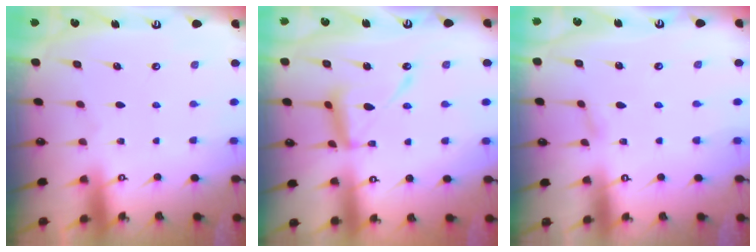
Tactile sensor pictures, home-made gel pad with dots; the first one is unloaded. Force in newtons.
{"total": 13.2, "press": 13.1, "slide": 1.1}
{"total": 1.3, "press": 1.3, "slide": 0.1}